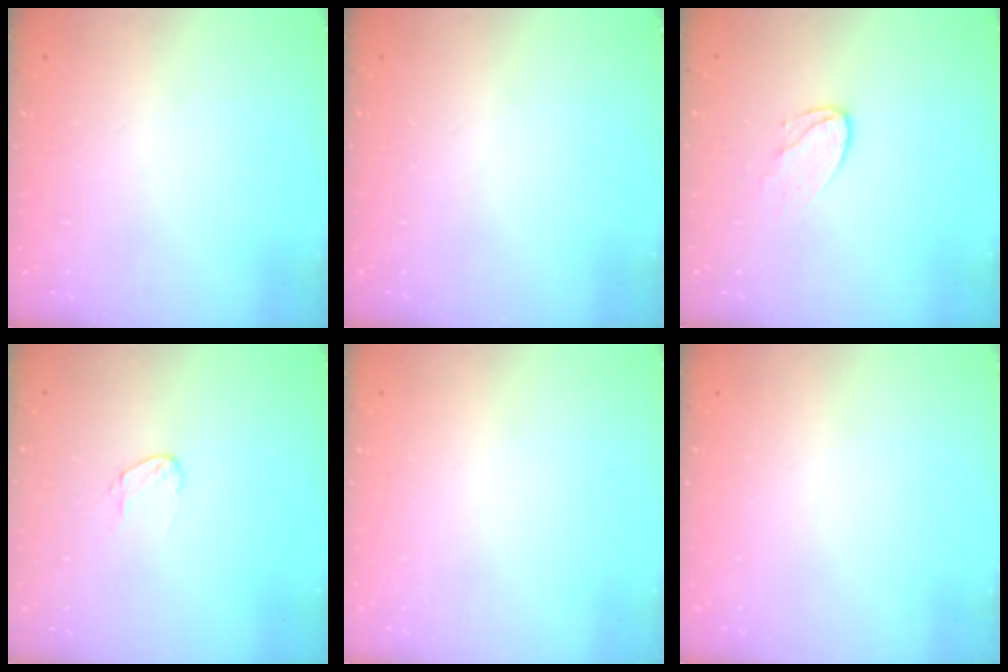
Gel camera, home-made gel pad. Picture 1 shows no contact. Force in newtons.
{"total": 0.0}
{"total": 6.0, "press": 6.0, "slide": 0.4}
{"total": 4.8, "press": 4.7, "slide": 0.3}
{"total": 0.0}
{"total": 0.0}